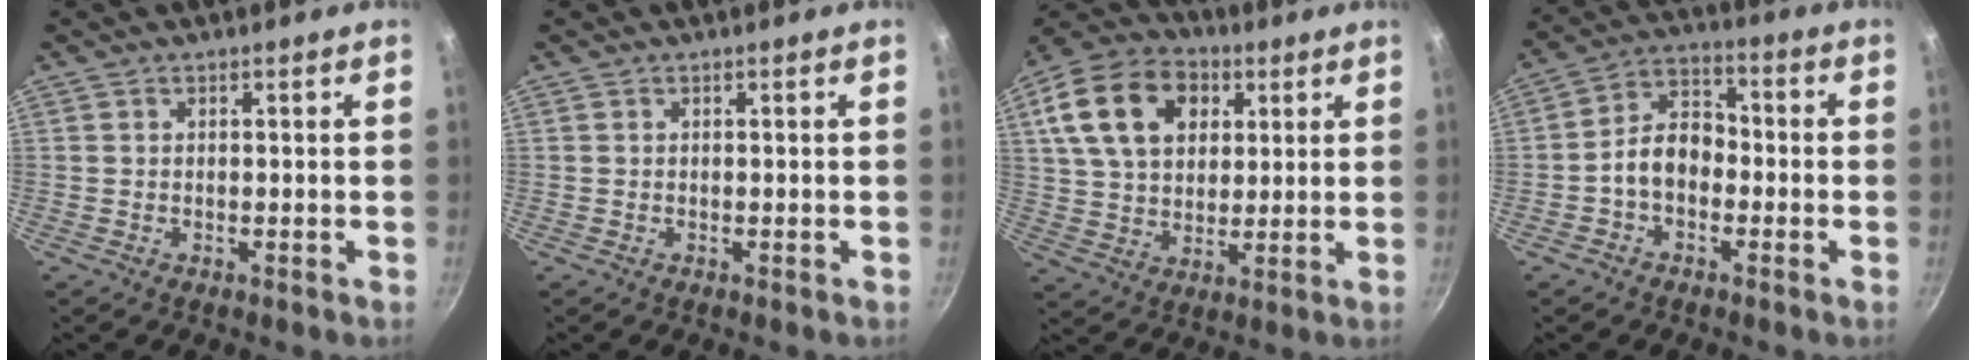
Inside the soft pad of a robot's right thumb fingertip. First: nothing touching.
{"total": 0.0}
{"total": 18.7, "force": [6.3, 13.2, 11.6], "torque": [-0.188, 0.007, 0.101]}
{"total": 8.3, "force": [-2.0, 5.8, 5.6], "torque": [-0.064, 0.038, -0.050]}